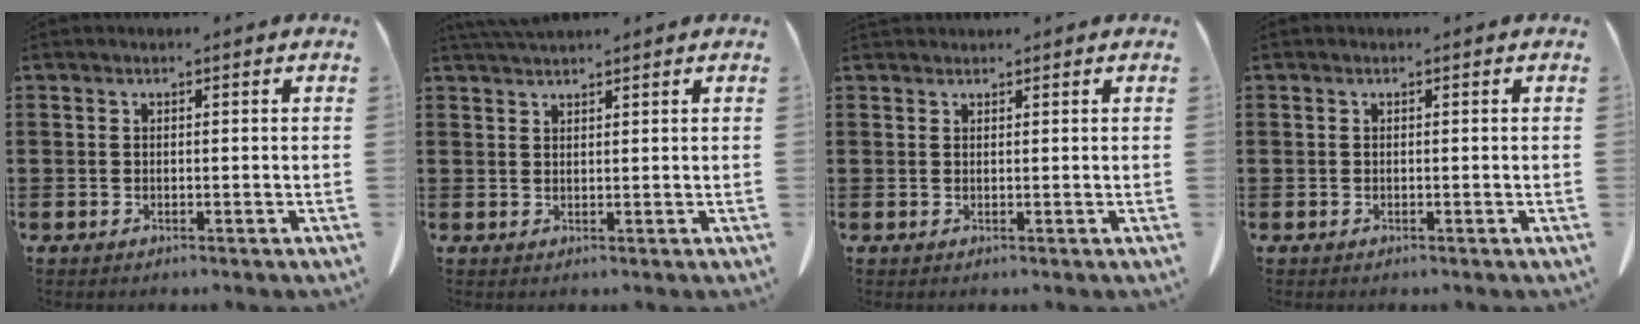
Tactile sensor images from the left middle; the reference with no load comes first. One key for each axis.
{"total": 2.4, "fx": 2.2, "fy": 0.3, "fz": 0.9, "tx": -0.023, "ty": 0.001, "tz": 0.042}
{"total": 0.9, "fx": 0.9, "fy": 0.2, "fz": 0.0, "tx": -0.003, "ty": -0.001, "tz": 0.018}
{"total": 0.0}